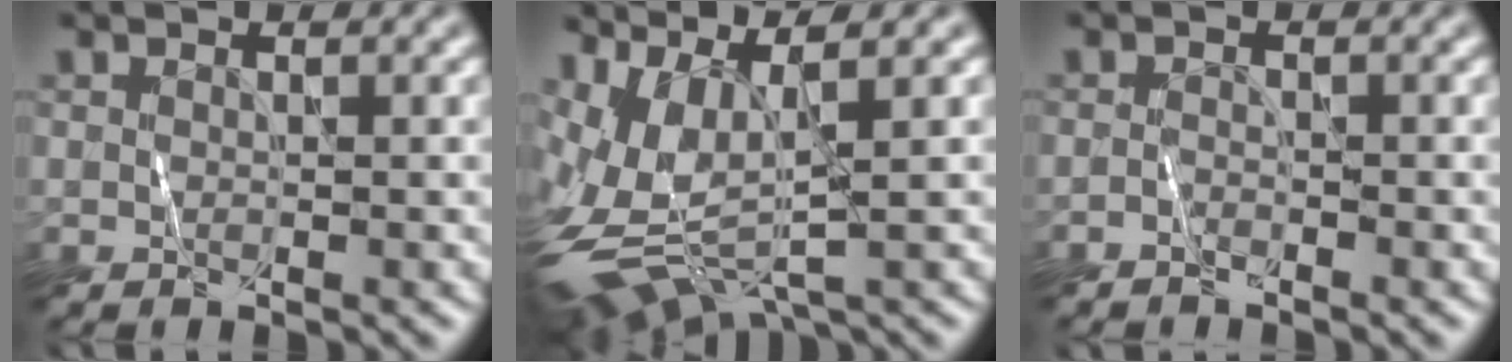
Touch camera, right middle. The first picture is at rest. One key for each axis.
{"total": 7.8, "fx": -0.1, "fy": 3.5, "fz": 6.9, "tx": -0.162, "ty": -0.010, "tz": 0.007}
{"total": 0.8, "fx": -0.7, "fy": 0.1, "fz": 0.2, "tx": -0.007, "ty": 0.003, "tz": -0.017}